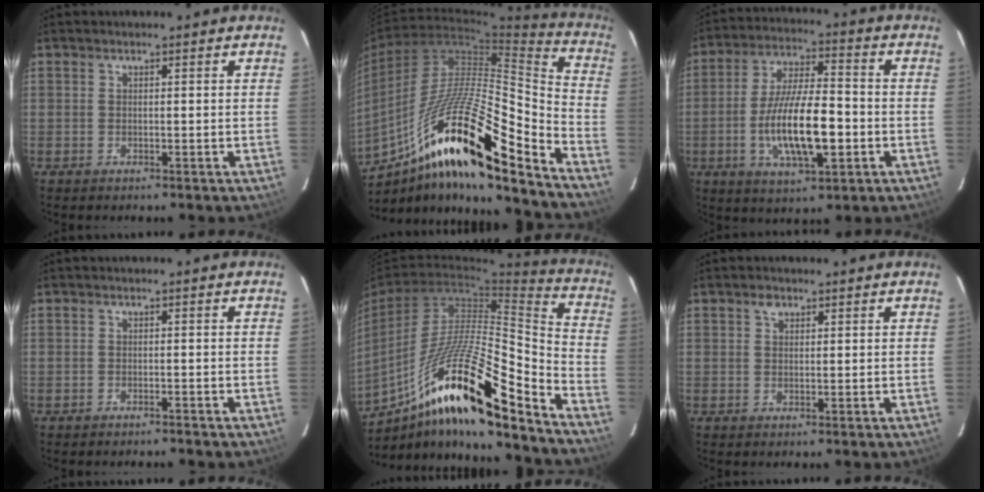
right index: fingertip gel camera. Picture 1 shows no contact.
{"total": 24.3, "force": [-14.3, 3.8, 19.2], "torque": [-0.312, -0.021, -0.259]}
{"total": 14.9, "force": [-3.7, 4.5, 13.7], "torque": [-0.265, -0.007, -0.062]}
{"total": 1.5, "force": [-1.5, 0.1, 0.2], "torque": [-0.013, 0.001, -0.022]}
{"total": 22.9, "force": [-15.0, 2.7, 17.1], "torque": [-0.274, -0.024, -0.263]}
{"total": 1.5, "force": [0.9, 1.1, 0.6], "torque": [-0.010, 0.006, 0.015]}